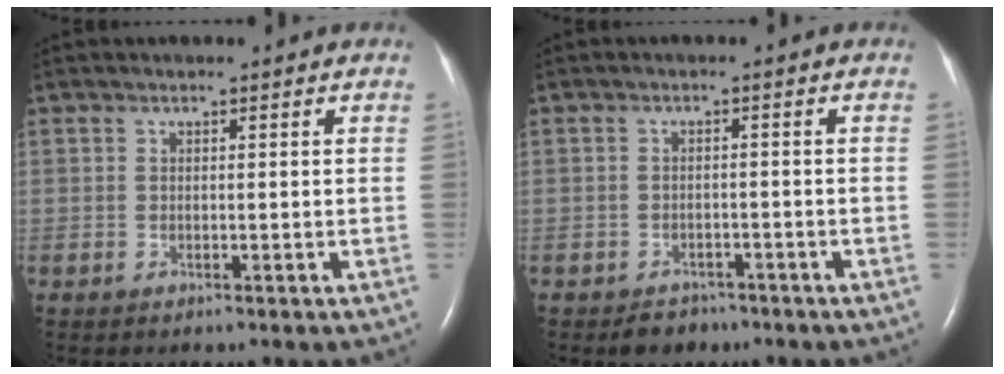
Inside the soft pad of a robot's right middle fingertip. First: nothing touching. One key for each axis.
{"total": 2.8, "fx": -2.0, "fy": 1.8, "fz": 0.4, "tx": -0.012, "ty": 0.005, "tz": -0.025}